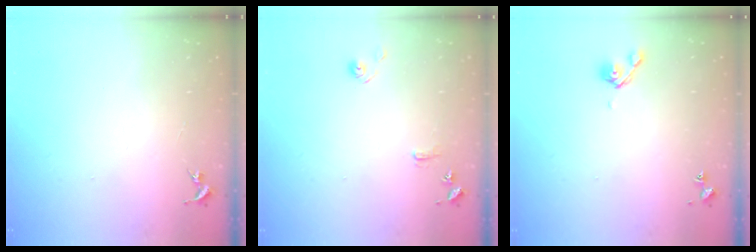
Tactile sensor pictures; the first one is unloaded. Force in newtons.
{"total": 10.0, "press": 9.9, "slide": 0.9}
{"total": 4.9, "press": 4.8, "slide": 0.9}